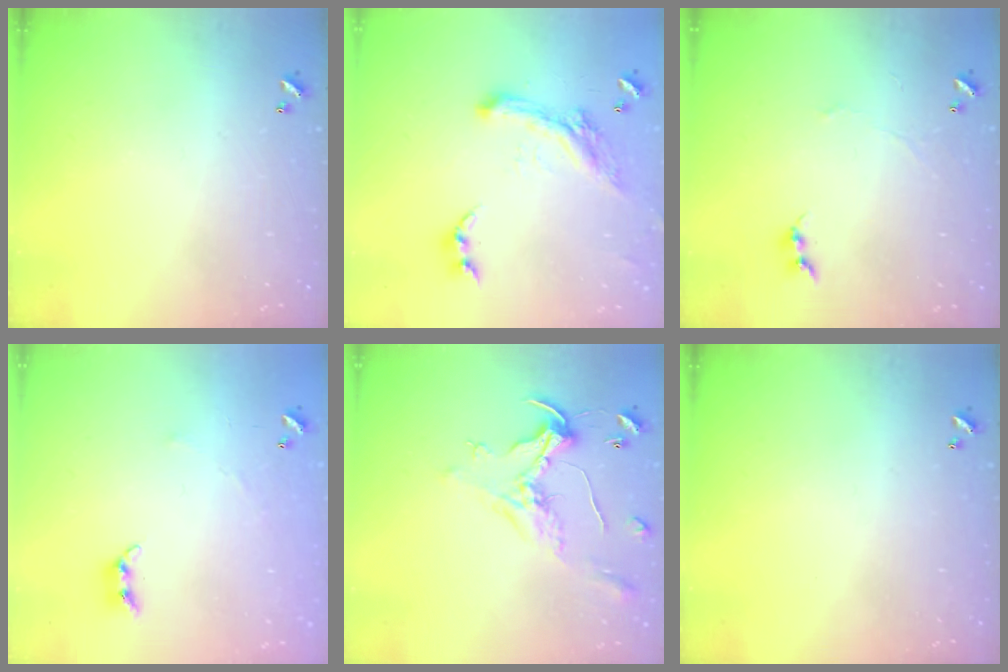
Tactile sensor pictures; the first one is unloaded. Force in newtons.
{"total": 3.2, "press": 2.9, "slide": 1.2}
{"total": 1.5, "press": 1.4, "slide": 0.5}
{"total": 4.8, "press": 4.8, "slide": 0.8}
{"total": 0.8, "press": 0.5, "slide": 0.6}
{"total": 0.0}